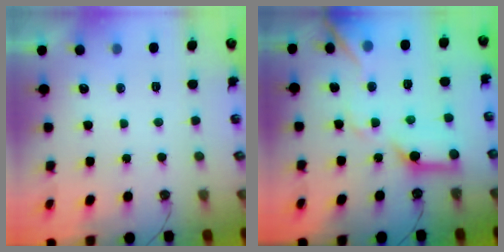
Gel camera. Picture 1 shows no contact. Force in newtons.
{"total": 14.3, "press": 14.2, "slide": 1.7}